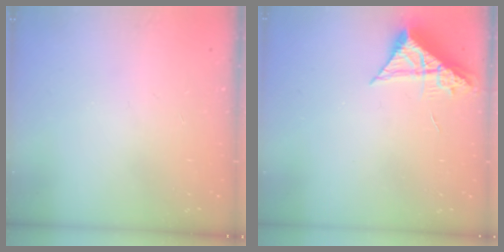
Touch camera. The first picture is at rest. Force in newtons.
{"total": 8.4, "press": 8.4, "slide": 0.8}